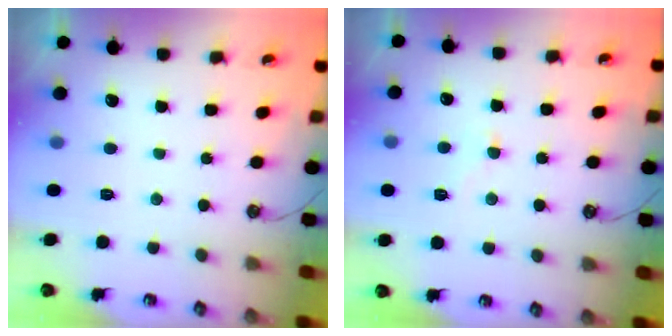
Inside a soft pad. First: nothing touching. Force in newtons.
{"total": 2.7, "press": 2.5, "slide": 1.1}